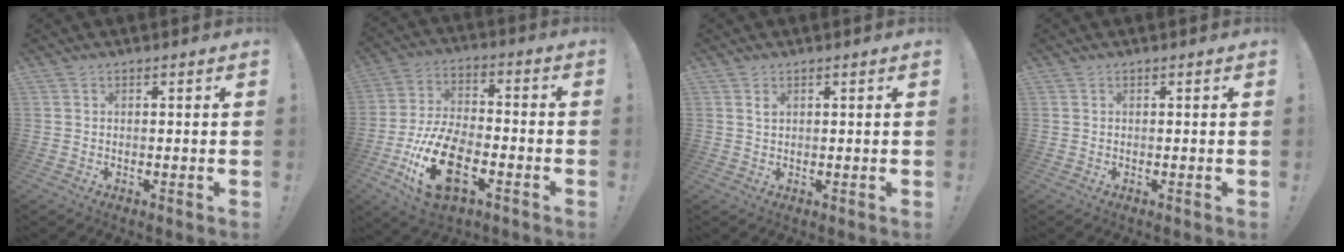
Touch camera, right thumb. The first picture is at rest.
{"total": 19.0, "force": [-7.9, 10.5, 13.7], "torque": [-0.273, 0.046, -0.127]}
{"total": 1.1, "force": [0.6, 0.7, 0.5], "torque": [-0.002, -0.003, 0.011]}
{"total": 0.0}